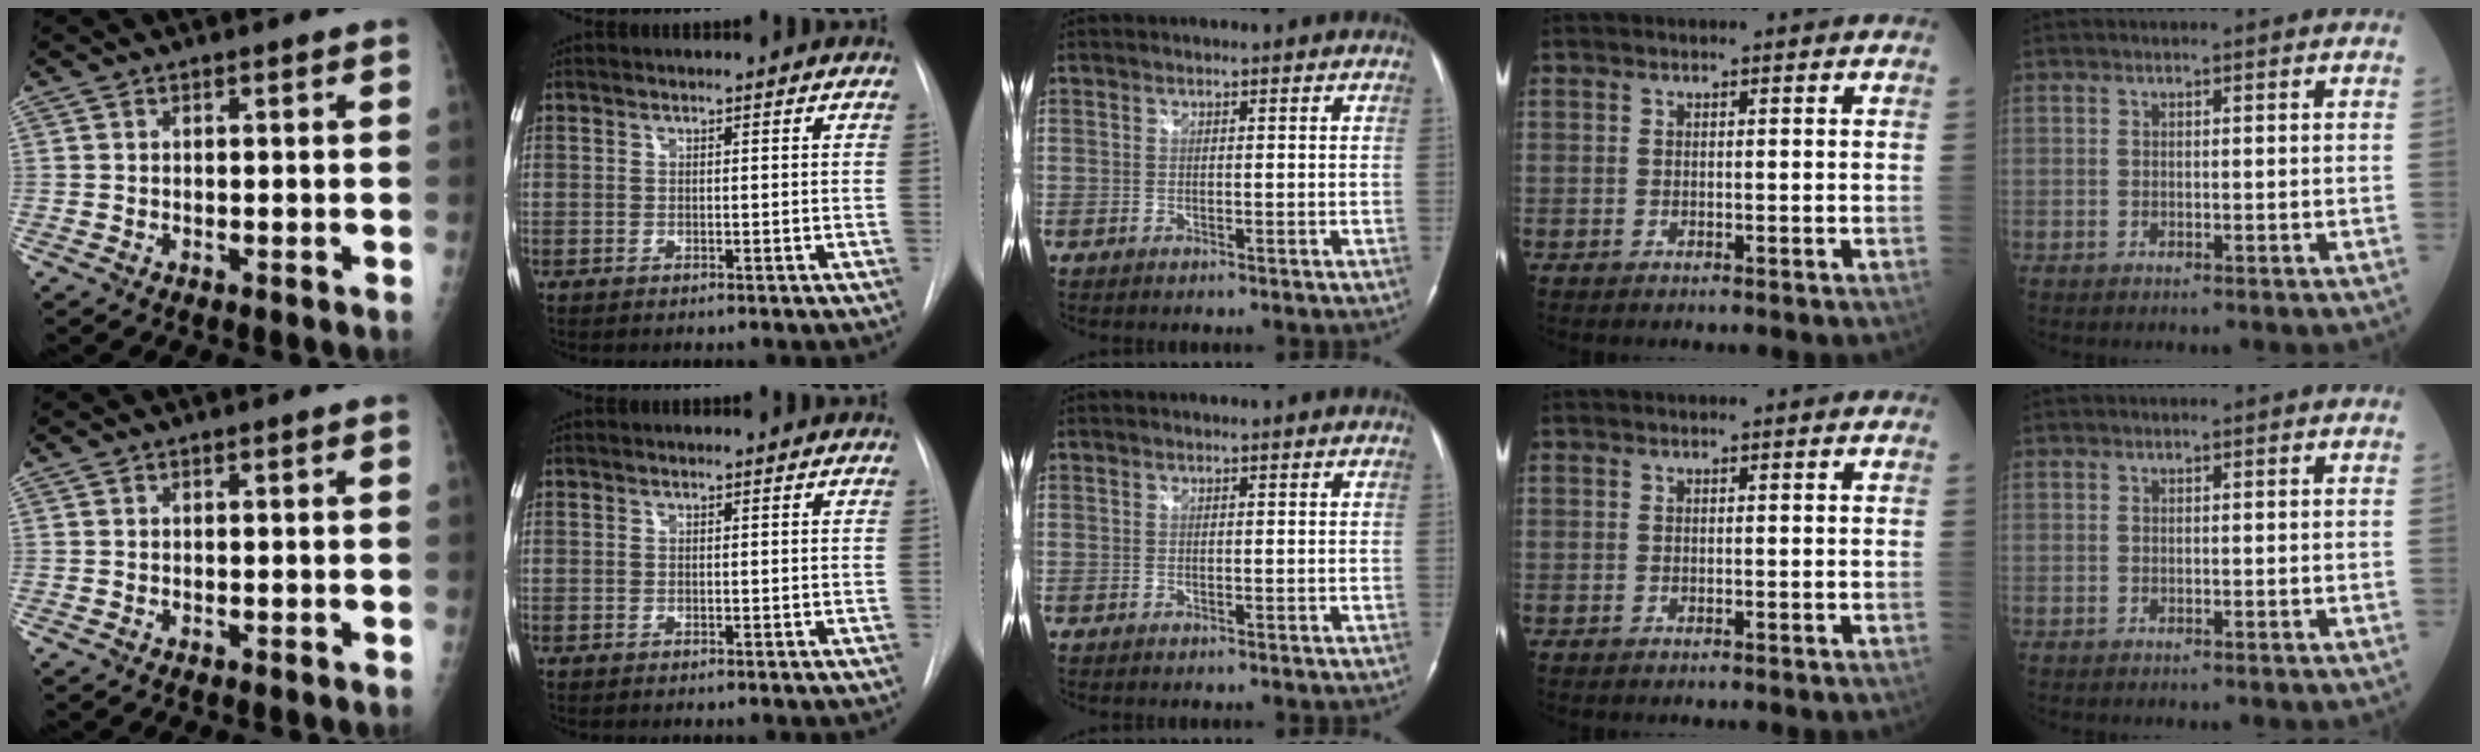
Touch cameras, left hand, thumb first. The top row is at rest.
{}